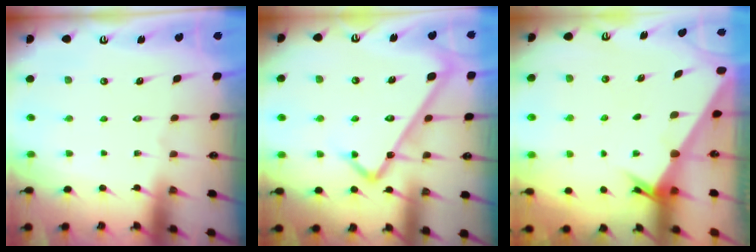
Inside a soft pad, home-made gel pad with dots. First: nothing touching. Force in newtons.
{"total": 11.3, "press": 11.3, "slide": 0.4}
{"total": 2.8, "press": 2.8, "slide": 0.2}